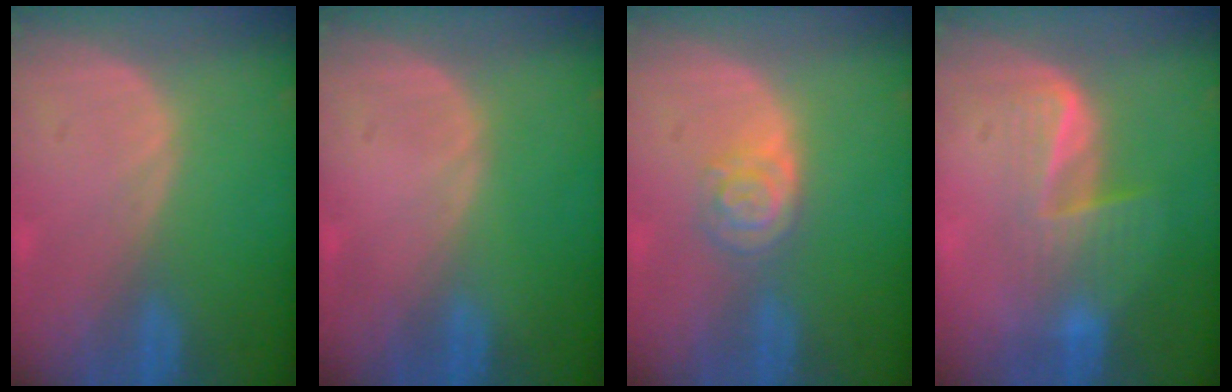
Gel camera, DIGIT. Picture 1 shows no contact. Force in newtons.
{"total": 0.0}
{"total": 4.2, "press": 3.8, "slide": 1.8}
{"total": 5.8, "press": 5.5, "slide": 2.0}